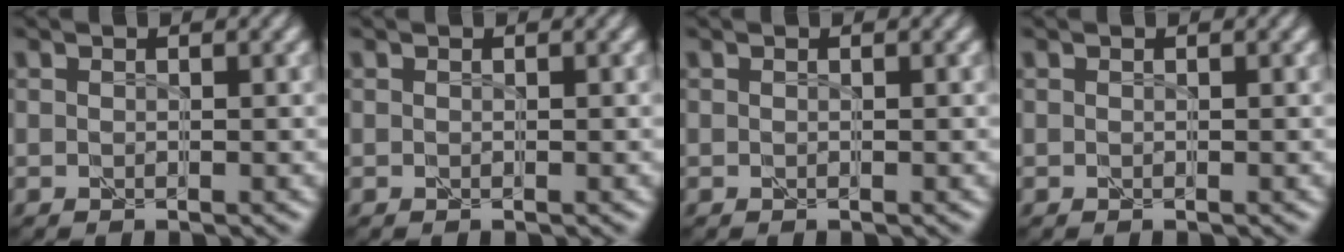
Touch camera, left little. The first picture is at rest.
{"total": 0.0}
{"total": 0.0}
{"total": 0.0}